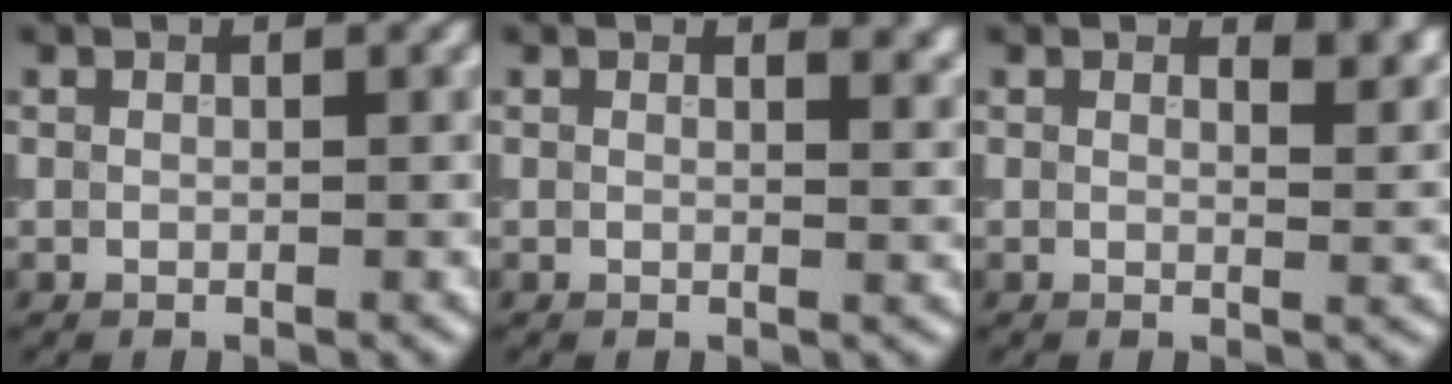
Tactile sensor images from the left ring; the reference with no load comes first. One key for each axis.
{"total": 2.0, "fx": 1.4, "fy": 0.8, "fz": 1.1, "tx": -0.004, "ty": 0.000, "tz": 0.021}
{"total": 2.7, "fx": 1.8, "fy": 1.1, "fz": 1.6, "tx": -0.014, "ty": -0.001, "tz": 0.024}